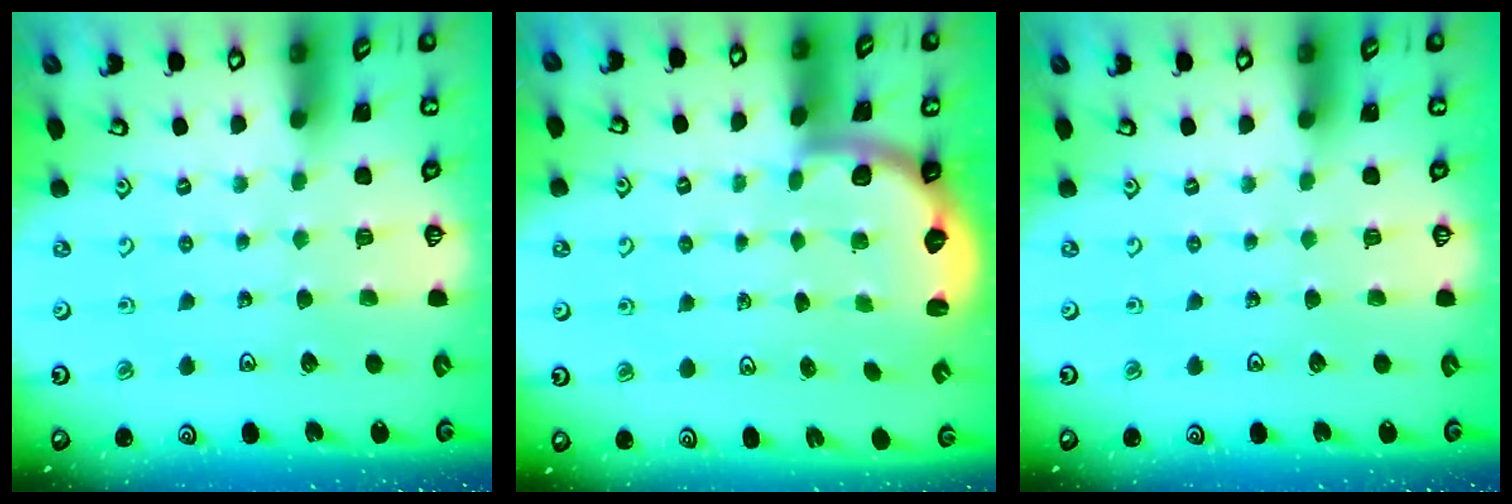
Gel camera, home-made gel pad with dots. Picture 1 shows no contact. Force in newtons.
{"total": 2.6, "press": 1.9, "slide": 1.7}
{"total": 0.0}